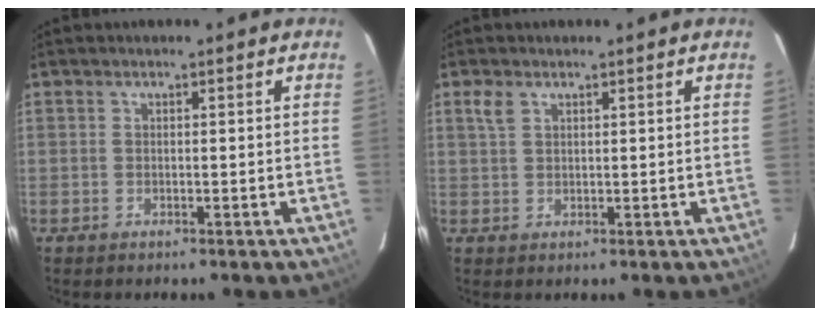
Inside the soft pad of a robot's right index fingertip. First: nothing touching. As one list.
[{"total": 2.3, "force": [1.3, 1.3, 1.3], "torque": [-0.028, 0.005, 0.026]}]